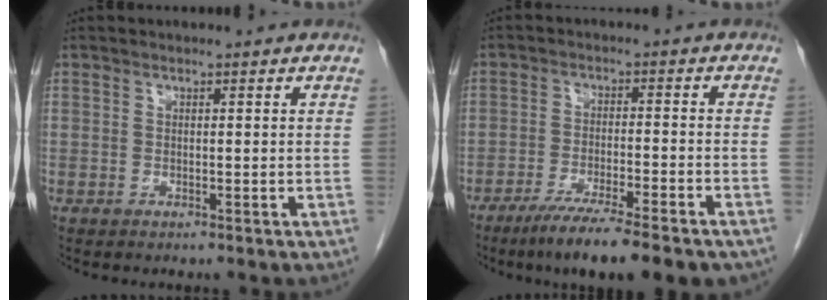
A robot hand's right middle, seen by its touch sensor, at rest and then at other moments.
{"total": 12.5, "force": [-9.5, 1.1, 8.0], "torque": [-0.120, -0.029, -0.146]}